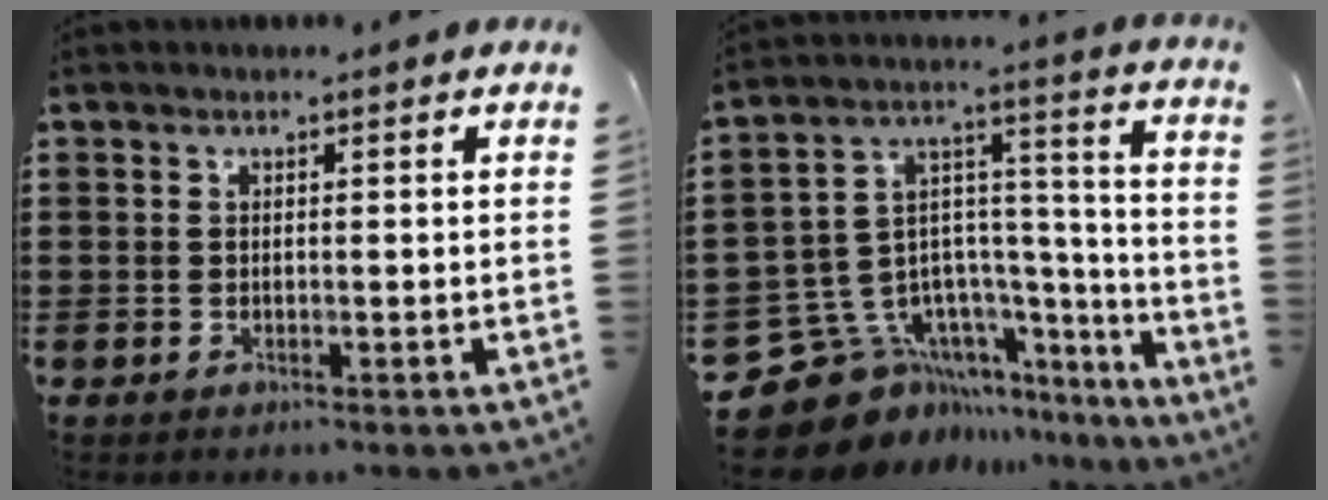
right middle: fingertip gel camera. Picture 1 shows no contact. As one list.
[{"total": 11.1, "force": [-7.9, 7.3, 2.7], "torque": [-0.099, -0.006, -0.138]}]